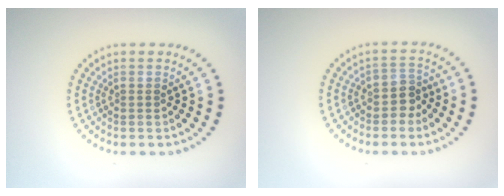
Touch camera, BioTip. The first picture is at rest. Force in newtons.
{"total": 2.0, "press": 1.7, "slide": 1.1}